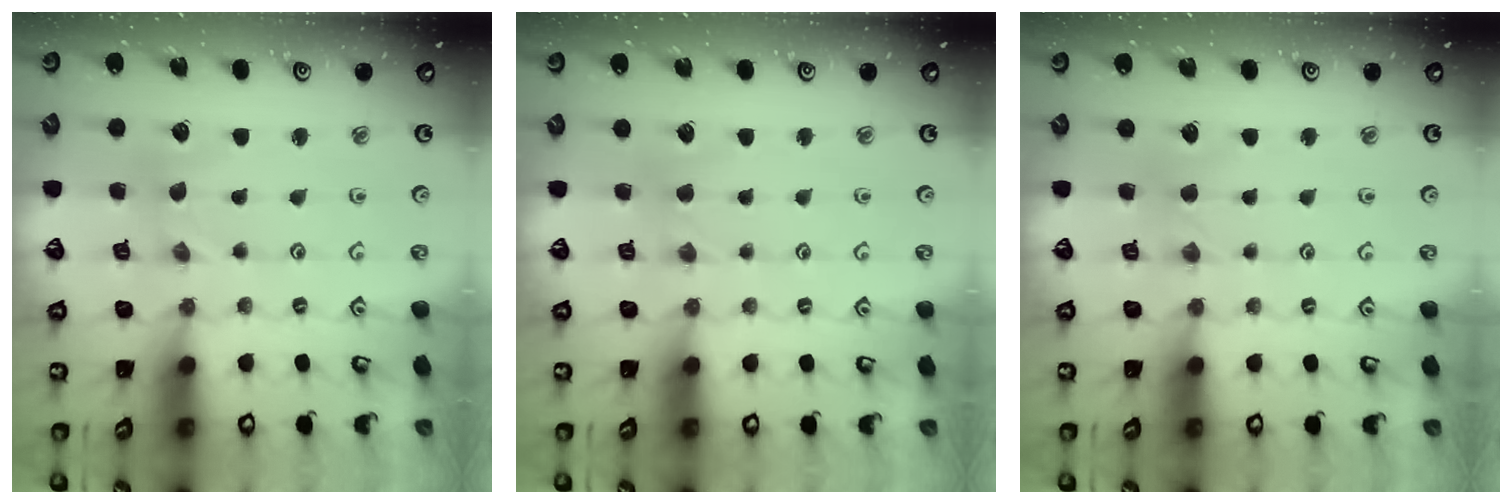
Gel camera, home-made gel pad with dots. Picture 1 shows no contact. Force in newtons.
{"total": 1.4, "press": 1.4, "slide": 0.4}
{"total": 1.8, "press": 1.8, "slide": 0.4}